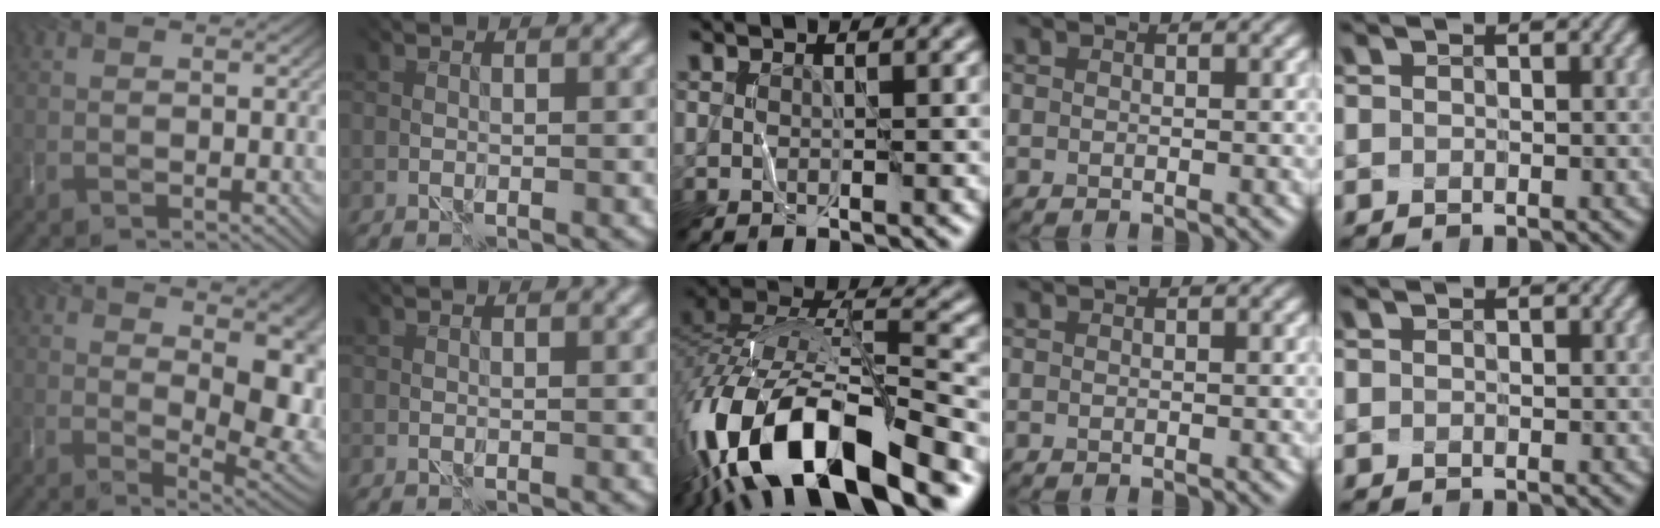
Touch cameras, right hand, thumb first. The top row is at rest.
{"thumb": {"total": 12.0, "force": [3.1, 5.3, 10.3], "torque": [-0.116, 0.010, 0.057]}, "middle": {"total": 17.5, "force": [-9.0, 6.9, 13.3], "torque": [-0.250, 0.002, -0.151]}}